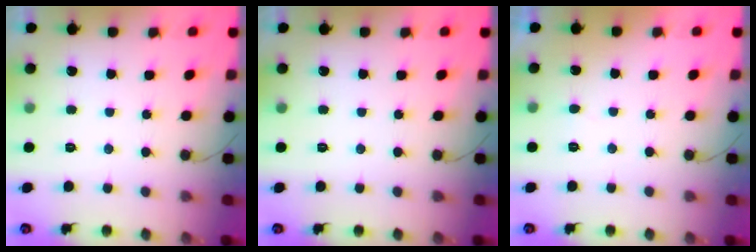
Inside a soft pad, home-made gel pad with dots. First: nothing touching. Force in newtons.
{"total": 0.0}
{"total": 2.4, "press": 2.4, "slide": 0.2}